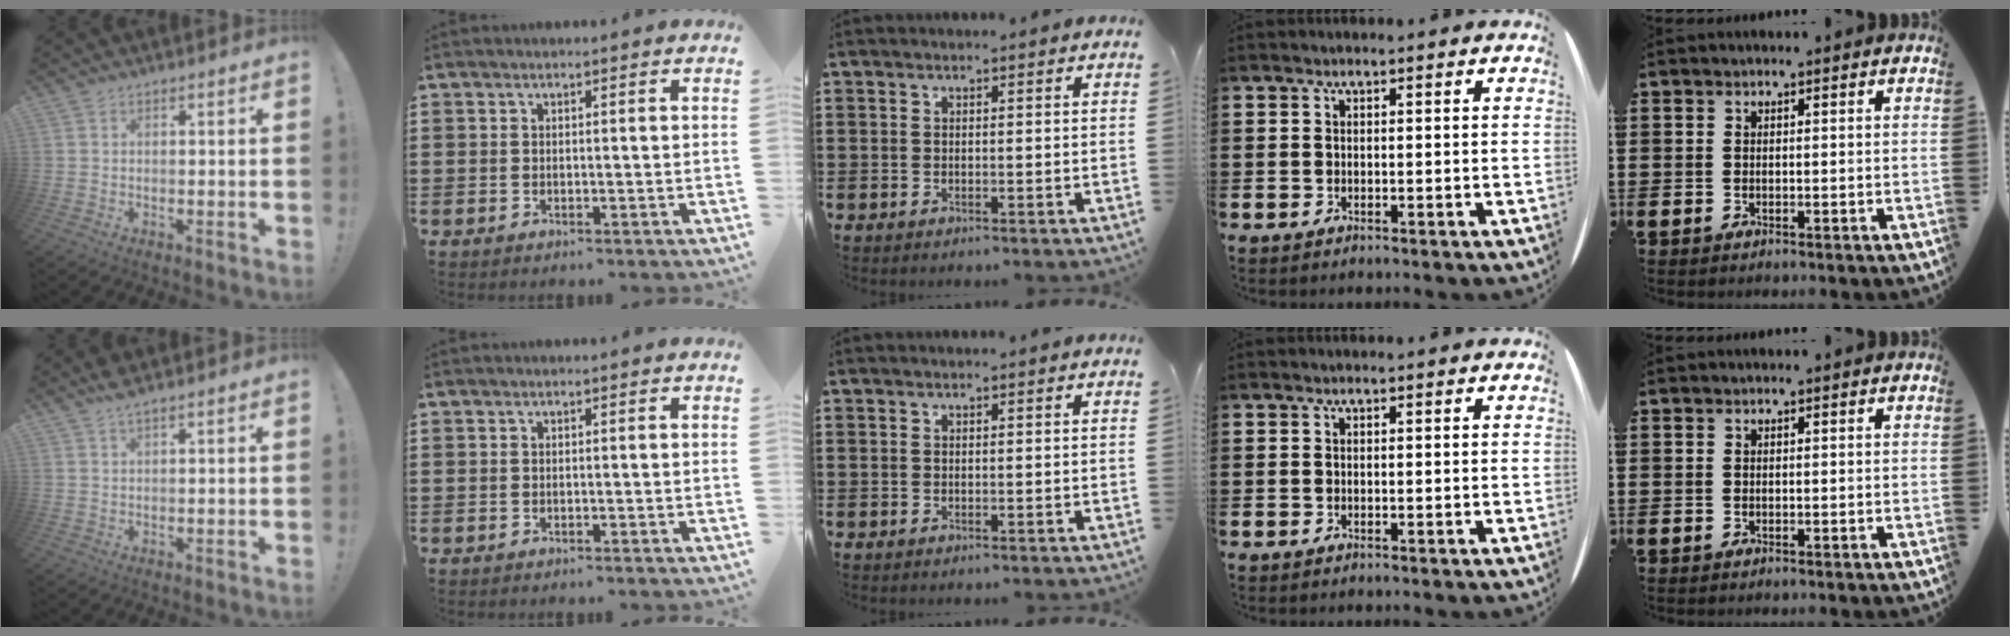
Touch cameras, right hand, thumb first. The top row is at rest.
{"thumb": {"total": 3.0, "force": [2.6, 0.4, 1.5], "torque": [-0.025, -0.011, 0.045]}}